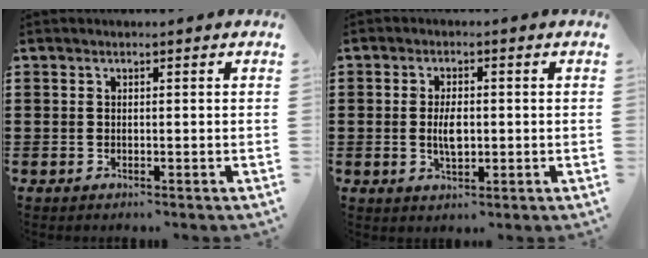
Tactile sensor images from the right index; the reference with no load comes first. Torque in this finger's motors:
{"motor_torque": [2.14, 0.00, 0.29, 0.09]}